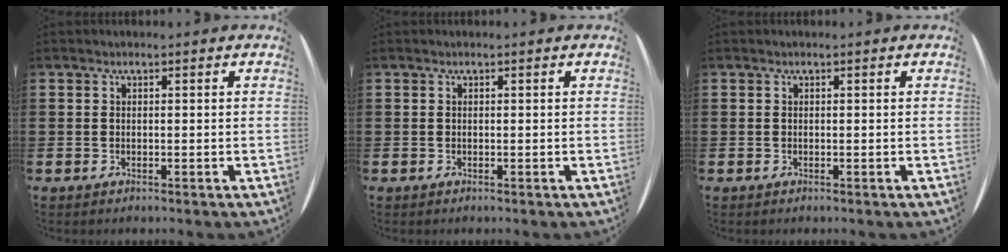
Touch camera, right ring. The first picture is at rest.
{"total": 0.0}
{"total": 0.0}